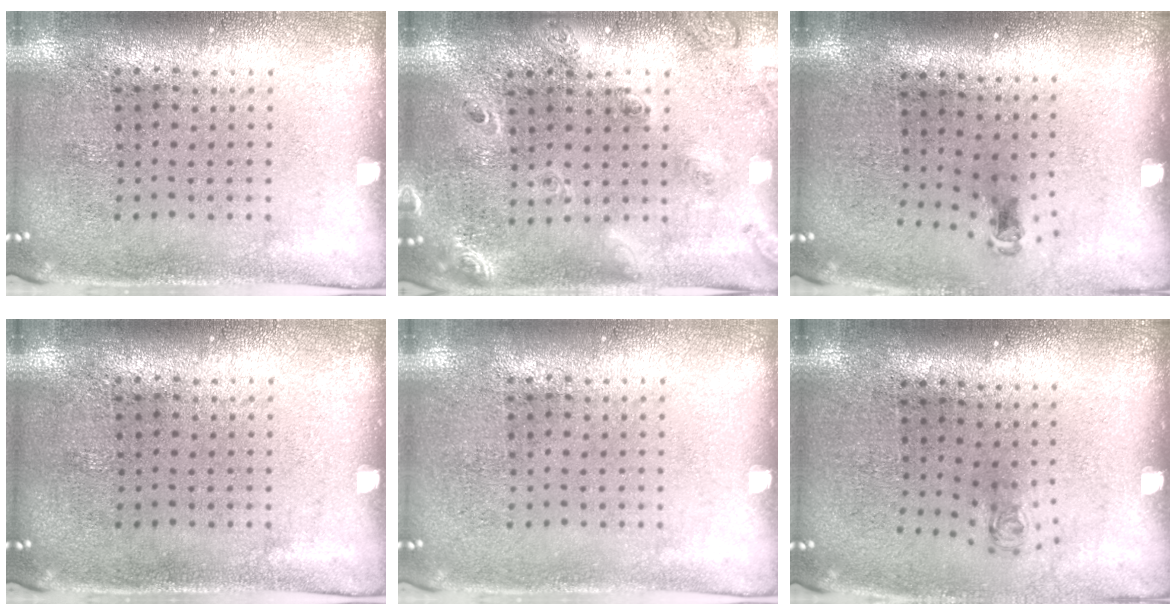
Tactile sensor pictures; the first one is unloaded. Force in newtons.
{"total": 1.7, "press": 1.6, "slide": 0.6}
{"total": 0.6, "press": 0.3, "slide": 0.5}
{"total": 0.0}
{"total": 0.0}
{"total": 0.7, "press": 0.3, "slide": 0.6}